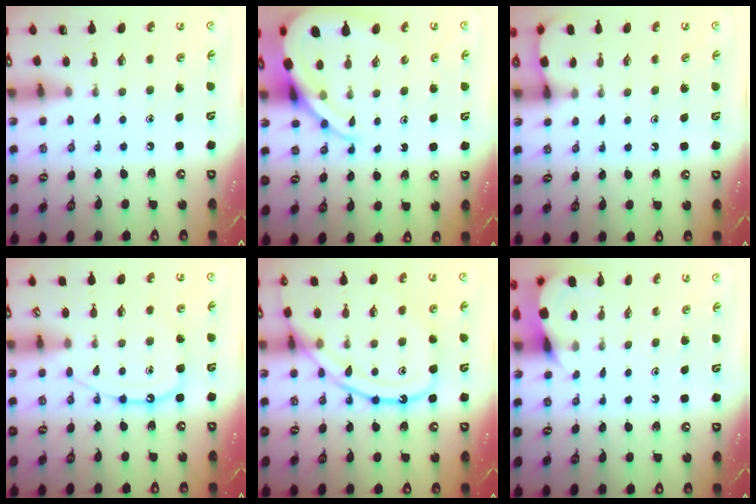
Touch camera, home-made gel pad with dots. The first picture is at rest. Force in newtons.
{"total": 10.9, "press": 10.8, "slide": 0.9}
{"total": 1.8, "press": 1.8, "slide": 0.2}
{"total": 11.8, "press": 11.8, "slide": 1.1}
{"total": 17.0, "press": 16.9, "slide": 1.5}
{"total": 4.2, "press": 4.2, "slide": 0.4}